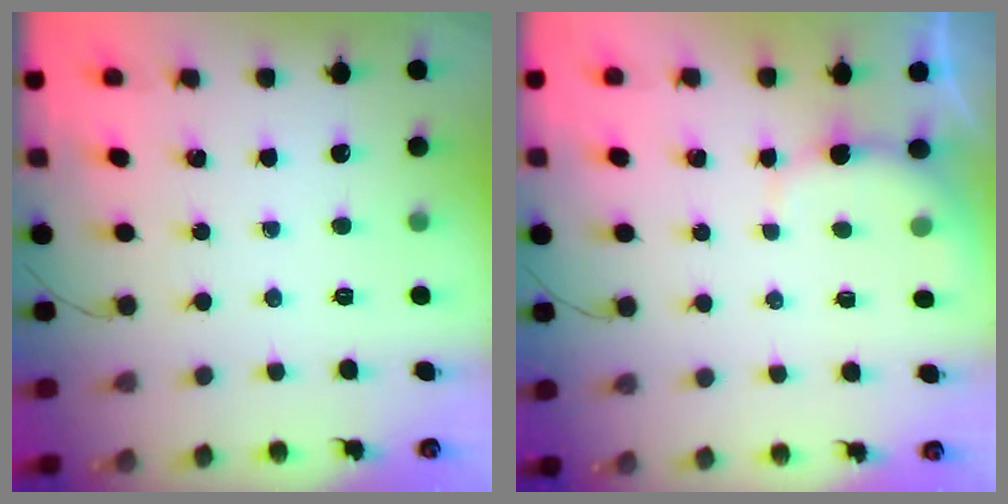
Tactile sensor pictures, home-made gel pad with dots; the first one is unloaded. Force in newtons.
{"total": 2.8, "press": 2.7, "slide": 0.7}